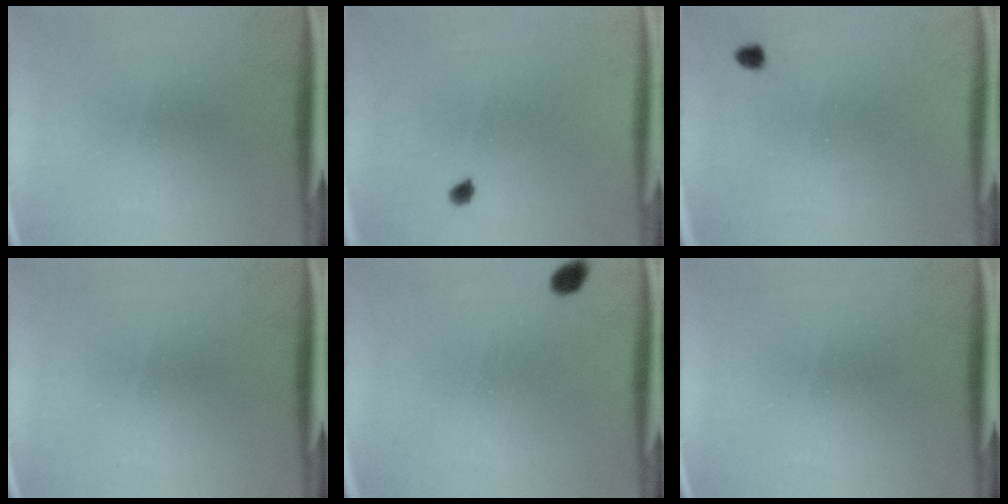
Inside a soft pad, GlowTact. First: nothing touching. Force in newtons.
{"total": 1.1}
{"total": 1.2}
{"total": 0.0}
{"total": 2.0}
{"total": 0.0}